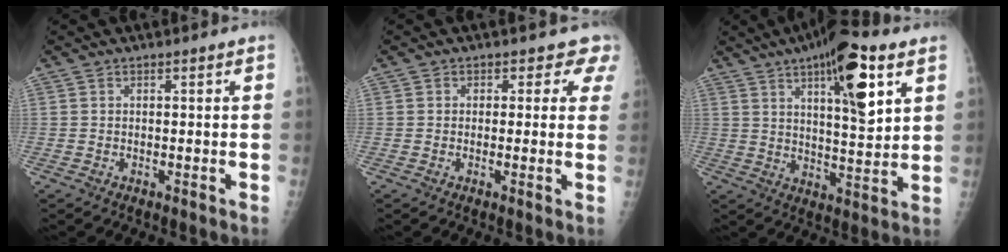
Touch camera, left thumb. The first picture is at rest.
{"total": 3.5, "force": [2.2, 2.7, -0.3], "torque": [0.045, -0.008, 0.000]}
{"total": 15.6, "force": [7.4, 4.5, 13.0], "torque": [-0.181, -0.030, 0.113]}